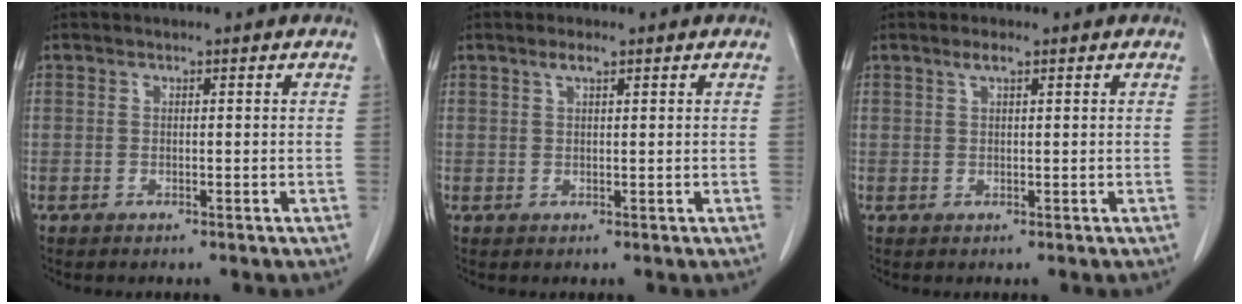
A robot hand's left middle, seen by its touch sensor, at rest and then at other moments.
{"total": 1.7, "force": [1.1, 0.3, 1.2], "torque": [-0.028, 0.004, 0.021]}
{"total": 1.6, "force": [1.0, 0.2, 1.2], "torque": [-0.028, 0.004, 0.020]}